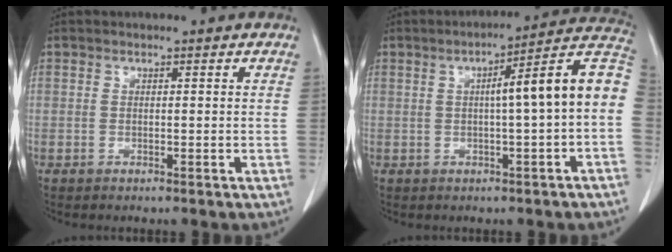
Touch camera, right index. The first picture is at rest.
{"total": 11.9, "force": [0.4, 0.3, 11.9], "torque": [-0.159, 0.036, -0.002]}